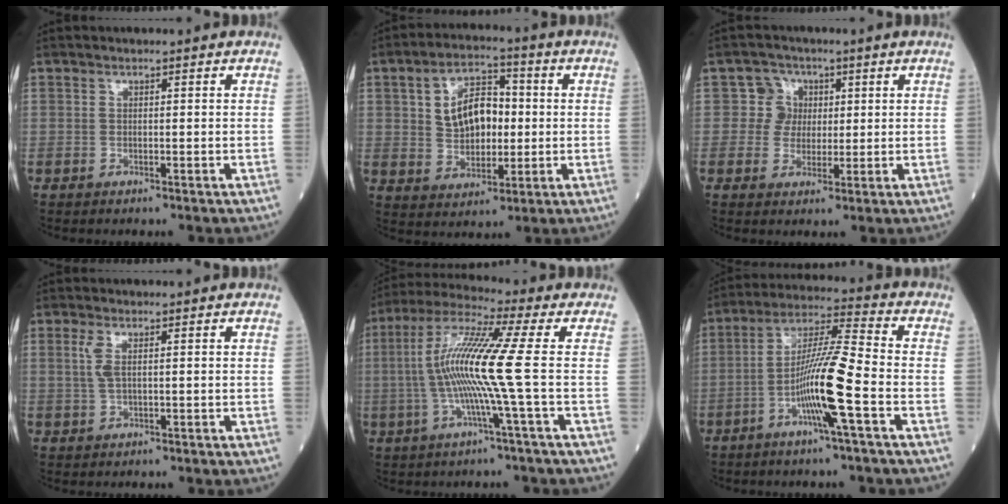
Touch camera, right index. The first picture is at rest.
{"total": 9.5, "force": [1.1, 5.7, 7.5], "torque": [-0.135, 0.019, 0.025]}
{"total": 0.8, "force": [0.5, 0.5, 0.4], "torque": [-0.004, -0.005, 0.007]}
{"total": 2.3, "force": [0.6, 0.5, 2.2], "torque": [-0.057, 0.002, 0.015]}
{"total": 12.4, "force": [-0.9, -1.8, 12.3], "torque": [-0.246, 0.004, -0.027]}
{"total": 11.3, "force": [-4.0, -0.6, 10.5], "torque": [-0.200, 0.002, -0.080]}